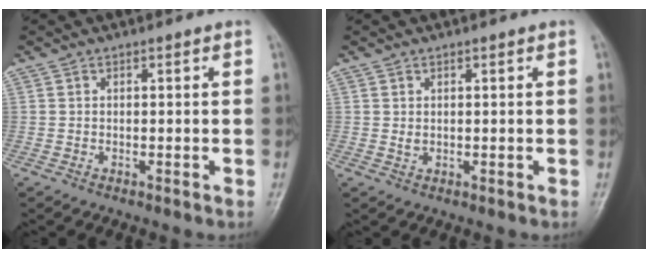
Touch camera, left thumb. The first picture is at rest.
{"total": 1.0, "force": [0.4, 0.6, 0.7], "torque": [-0.008, -0.004, 0.011]}